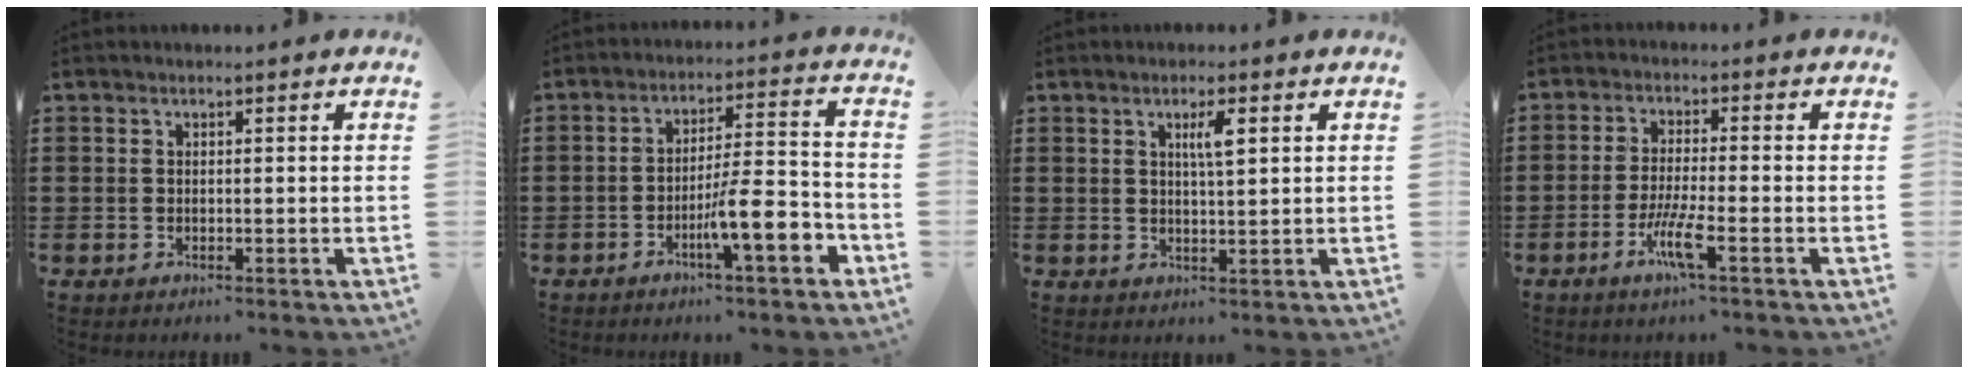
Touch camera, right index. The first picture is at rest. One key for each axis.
{"total": 9.8, "fx": -4.5, "fy": 1.6, "fz": 8.5, "tx": -0.135, "ty": 0.000, "tz": -0.079}
{"total": 3.1, "fx": 1.1, "fy": 0.5, "fz": 2.8, "tx": -0.050, "ty": 0.001, "tz": 0.014}
{"total": 5.6, "fx": -2.8, "fy": 0.4, "fz": 4.9, "tx": -0.101, "ty": -0.013, "tz": -0.054}